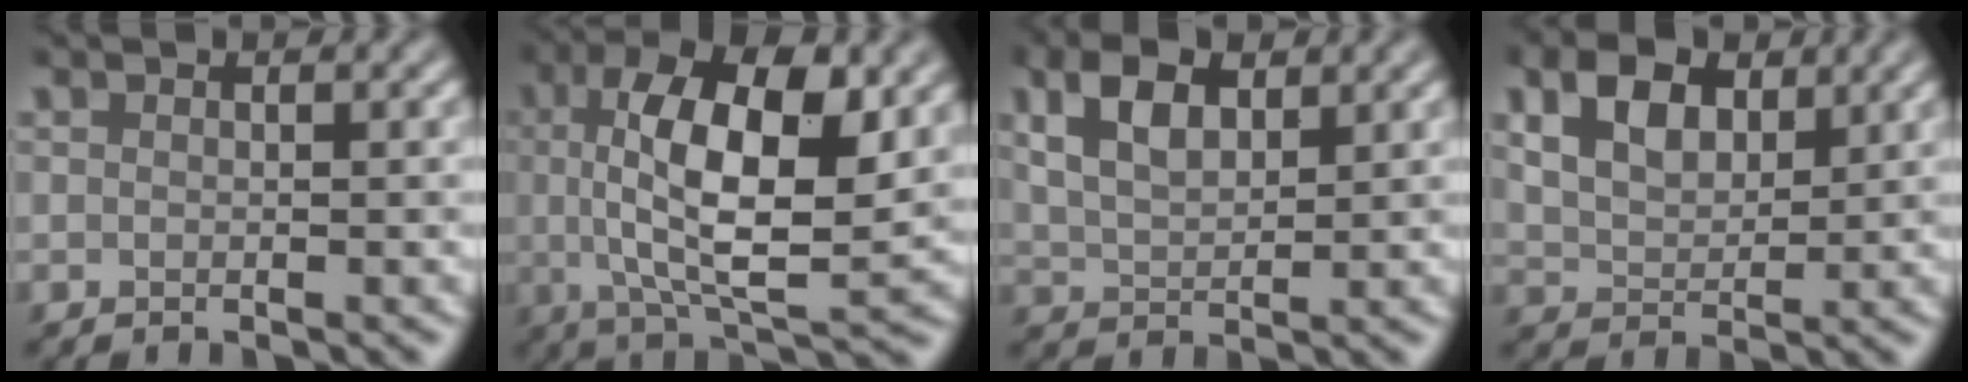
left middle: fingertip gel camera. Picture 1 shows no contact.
{"total": 11.8, "force": [2.0, 4.6, 10.7], "torque": [-0.177, 0.005, 0.029]}
{"total": 4.6, "force": [2.2, 2.3, 3.3], "torque": [-0.071, 0.008, 0.041]}
{"total": 4.9, "force": [2.3, 3.0, 3.2], "torque": [-0.066, 0.006, 0.041]}